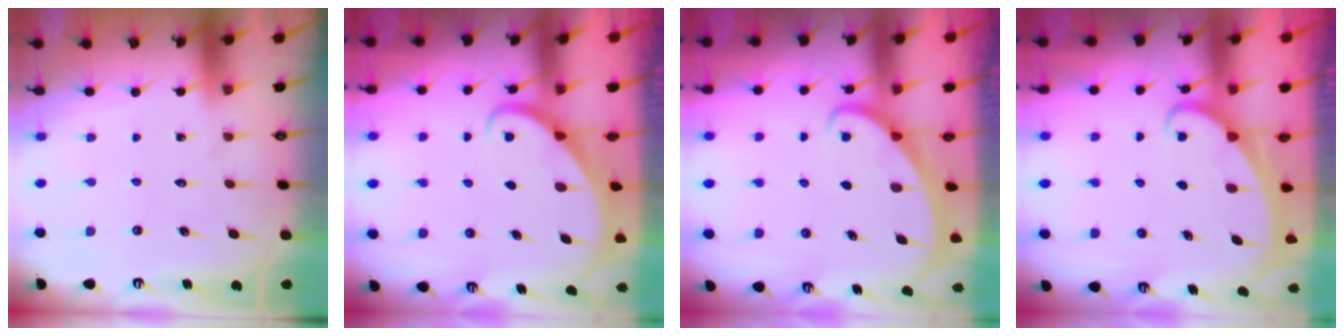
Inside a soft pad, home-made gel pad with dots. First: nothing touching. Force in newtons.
{"total": 2.3, "press": 2.3, "slide": 0.2}
{"total": 1.6, "press": 1.6, "slide": 0.1}
{"total": 2.0, "press": 2.0, "slide": 0.2}